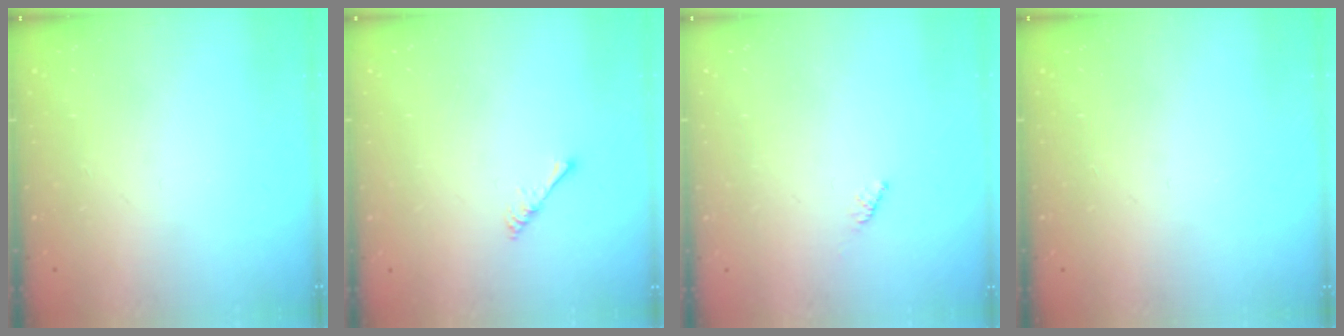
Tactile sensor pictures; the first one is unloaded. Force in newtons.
{"total": 1.7, "press": 1.6, "slide": 0.4}
{"total": 1.6, "press": 1.5, "slide": 0.4}
{"total": 0.0}